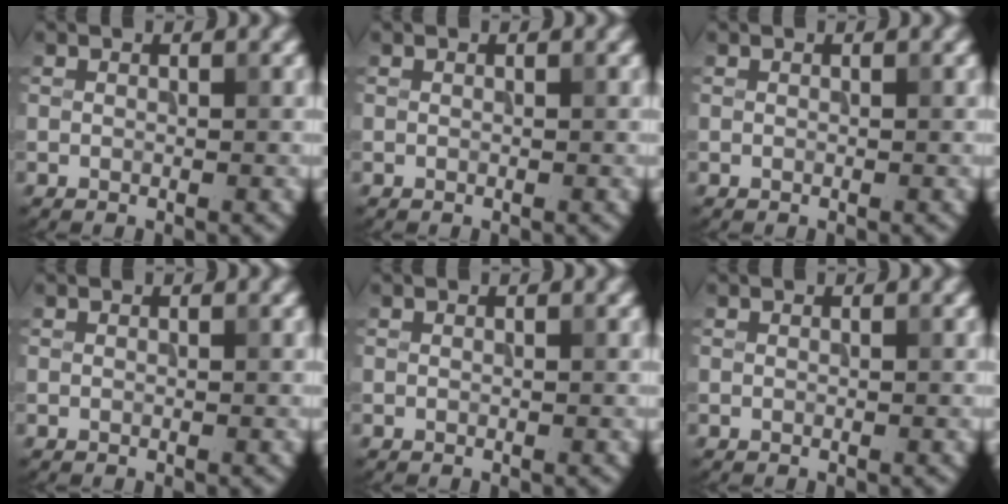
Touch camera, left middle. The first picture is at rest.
{"total": 0.0}
{"total": 0.0}
{"total": 0.0}
{"total": 0.0}
{"total": 0.0}